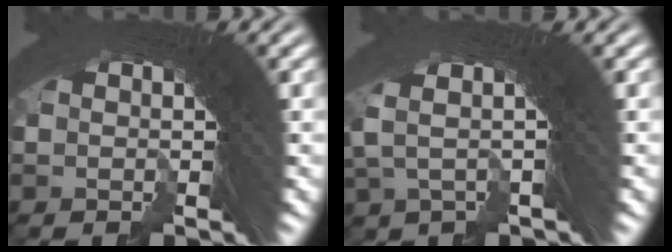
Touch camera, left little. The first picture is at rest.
{"total": 5.7, "force": [2.4, 2.3, 4.7], "torque": [-0.071, 0.028, 0.022]}